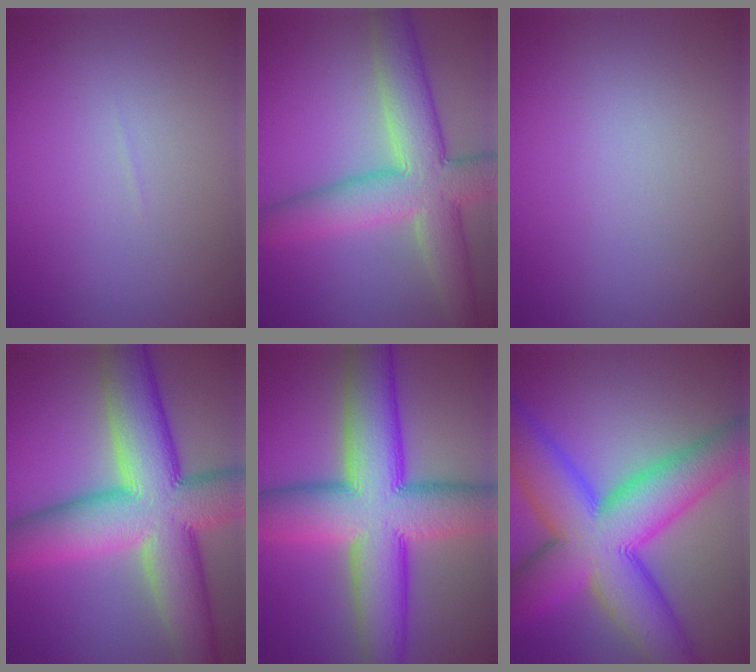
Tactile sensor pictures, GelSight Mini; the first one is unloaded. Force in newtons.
{"total": 8.5, "press": 8.5, "slide": 0.5}
{"total": 0.0}
{"total": 13.9, "press": 13.8, "slide": 0.6}
{"total": 14.1, "press": 14.1, "slide": 0.5}
{"total": 14.5, "press": 14.5, "slide": 0.3}